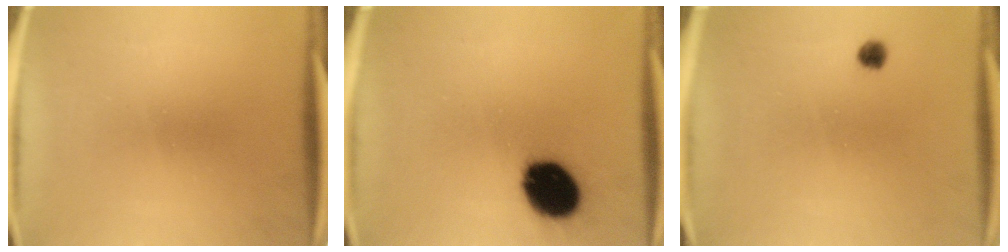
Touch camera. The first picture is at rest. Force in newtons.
{"total": 15.0}
{"total": 1.8}